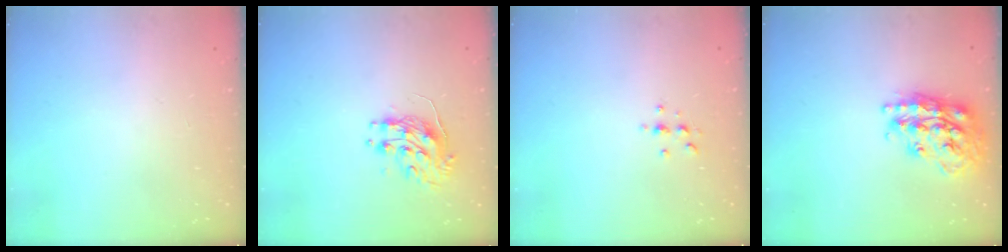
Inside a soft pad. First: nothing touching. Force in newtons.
{"total": 9.2, "press": 9.2, "slide": 0.7}
{"total": 3.1, "press": 3.1, "slide": 0.5}
{"total": 20.8, "press": 20.8, "slide": 1.4}